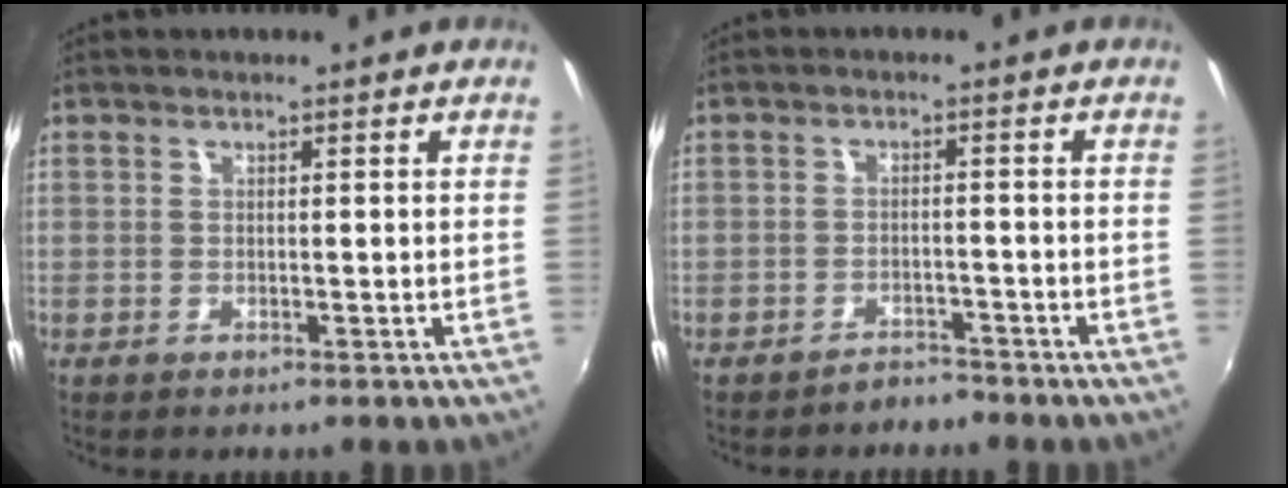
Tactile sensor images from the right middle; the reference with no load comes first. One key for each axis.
{"total": 2.8, "fx": -2.5, "fy": 1.1, "fz": -0.1, "tx": -0.003, "ty": 0.011, "tz": -0.038}